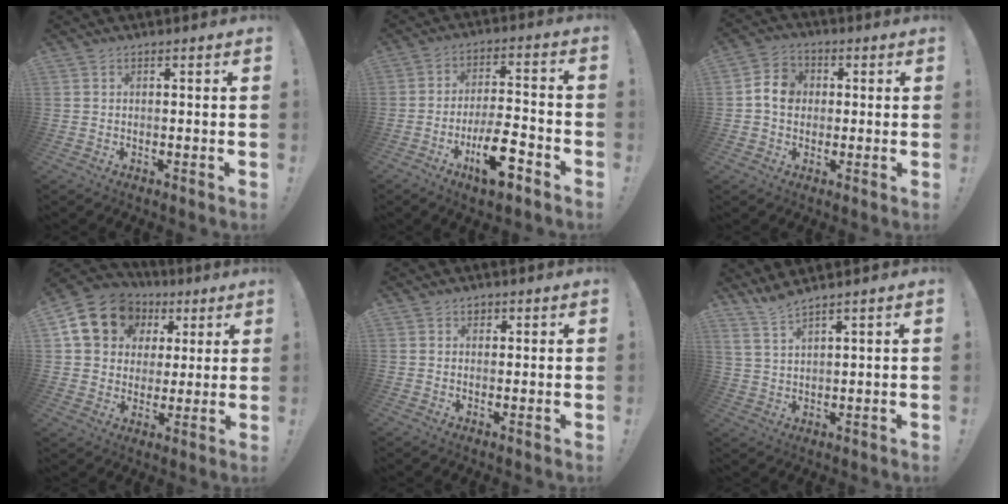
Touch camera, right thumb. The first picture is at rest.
{"total": 13.4, "force": [-6.9, 4.7, 10.5], "torque": [-0.166, 0.040, -0.112]}
{"total": 7.5, "force": [0.5, 6.5, 3.8], "torque": [-0.056, 0.017, 0.012]}
{"total": 16.5, "force": [6.5, 13.4, 7.1], "torque": [-0.100, -0.022, 0.136]}
{"total": 1.3, "force": [0.7, 1.1, 0.4], "torque": [0.006, -0.004, 0.009]}
{"total": 4.8, "force": [4.2, 0.1, 2.3], "torque": [-0.059, -0.019, 0.079]}